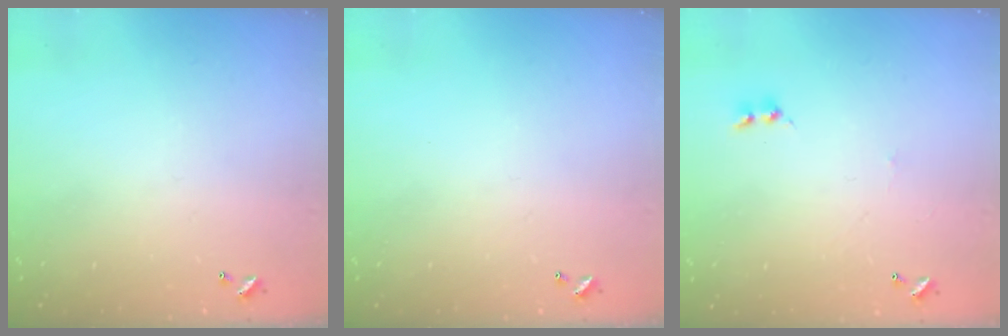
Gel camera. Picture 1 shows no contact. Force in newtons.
{"total": 0.0}
{"total": 0.0}